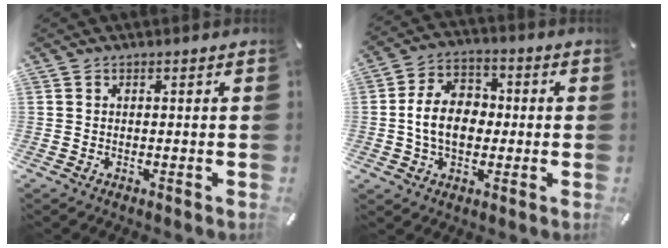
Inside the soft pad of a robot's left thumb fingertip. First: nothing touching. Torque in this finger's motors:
{"motor_torque": [0.22, 0.89, 0.77, -0.48, 0.27]}